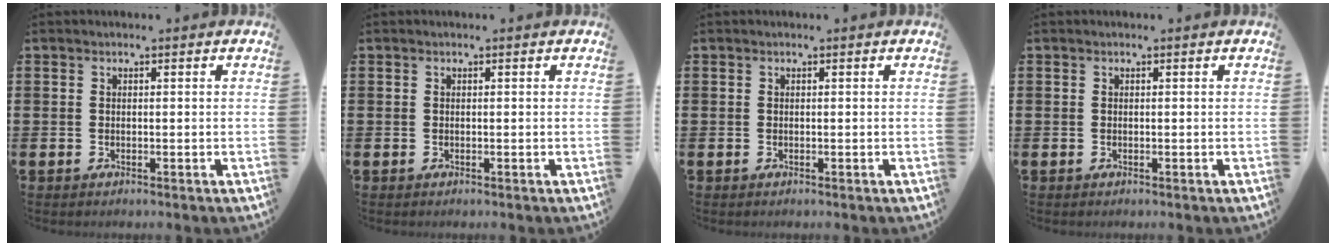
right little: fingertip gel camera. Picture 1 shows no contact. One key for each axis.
{"total": 0.0}
{"total": 0.0}
{"total": 0.0}